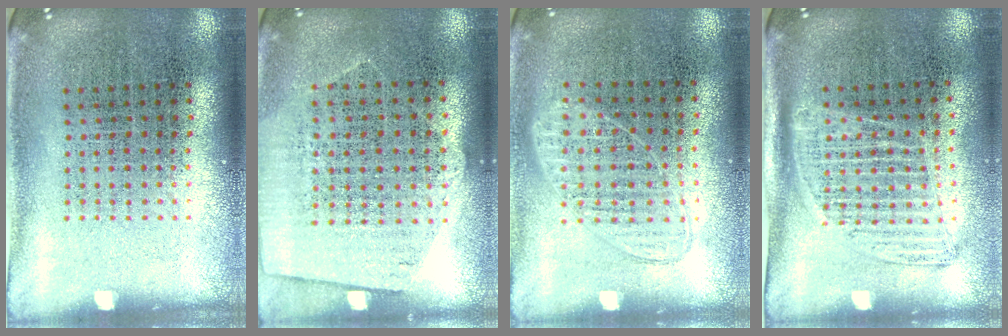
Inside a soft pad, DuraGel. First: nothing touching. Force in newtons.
{"total": 1.2, "press": 1.0, "slide": 0.6}
{"total": 1.0, "press": 0.9, "slide": 0.4}
{"total": 1.4, "press": 1.2, "slide": 0.7}